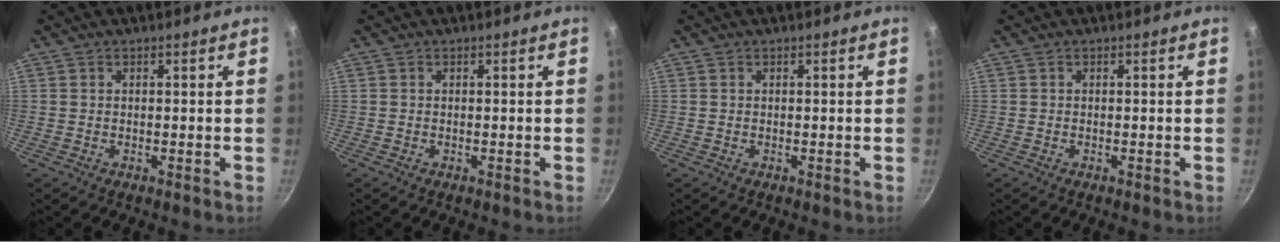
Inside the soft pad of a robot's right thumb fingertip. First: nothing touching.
{"total": 0.0}
{"total": 0.0}
{"total": 0.0}